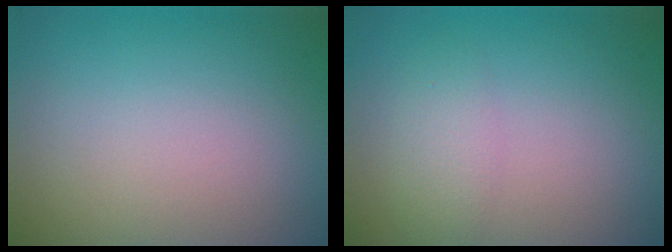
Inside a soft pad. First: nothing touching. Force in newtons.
{"total": 2.2, "press": 2.2, "slide": 0.1}